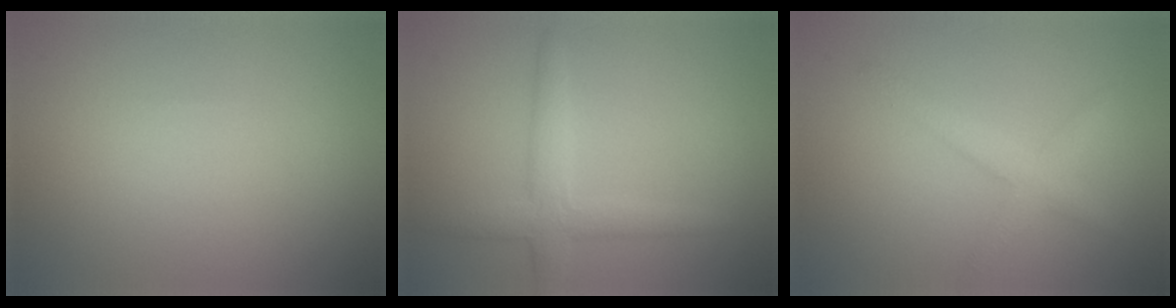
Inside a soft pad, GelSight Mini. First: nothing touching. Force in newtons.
{"total": 3.0, "press": 3.0, "slide": 0.1}
{"total": 2.2, "press": 2.2, "slide": 0.1}